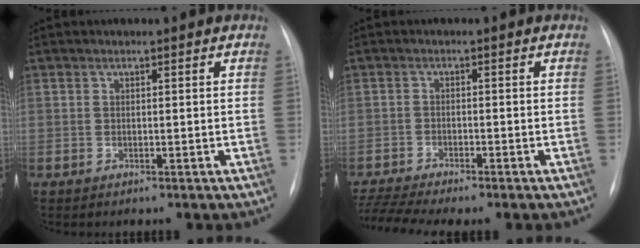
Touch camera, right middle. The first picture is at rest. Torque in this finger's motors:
{"motor_torque": [1.03, -1.11, 0.13, 0.04]}